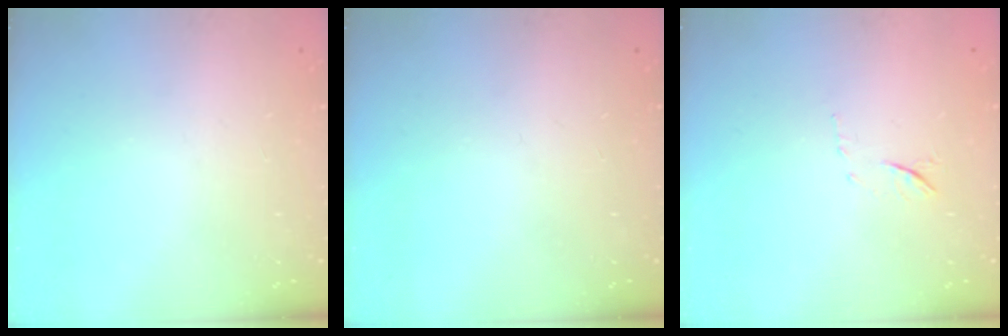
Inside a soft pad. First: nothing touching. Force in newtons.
{"total": 0.0}
{"total": 6.1, "press": 5.9, "slide": 1.5}